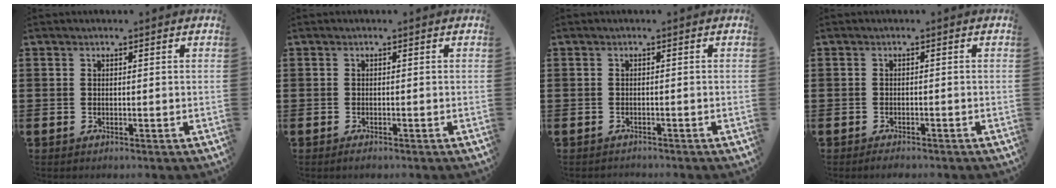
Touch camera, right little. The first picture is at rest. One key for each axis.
{"total": 0.6, "fx": -0.3, "fy": 0.2, "fz": 0.5, "tx": -0.001, "ty": -0.004, "tz": -0.009}
{"total": 0.6, "fx": -0.5, "fy": 0.0, "fz": -0.1, "tx": 0.000, "ty": -0.002, "tz": -0.011}
{"total": 0.9, "fx": -0.8, "fy": 0.2, "fz": 0.2, "tx": -0.007, "ty": -0.002, "tz": -0.017}